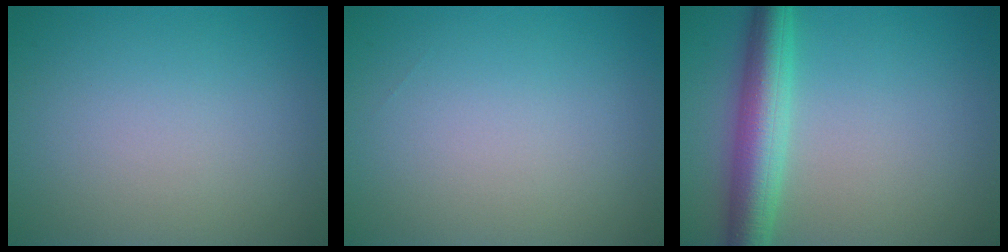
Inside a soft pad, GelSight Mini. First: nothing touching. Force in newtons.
{"total": 0.0}
{"total": 5.6, "press": 5.6, "slide": 0.2}